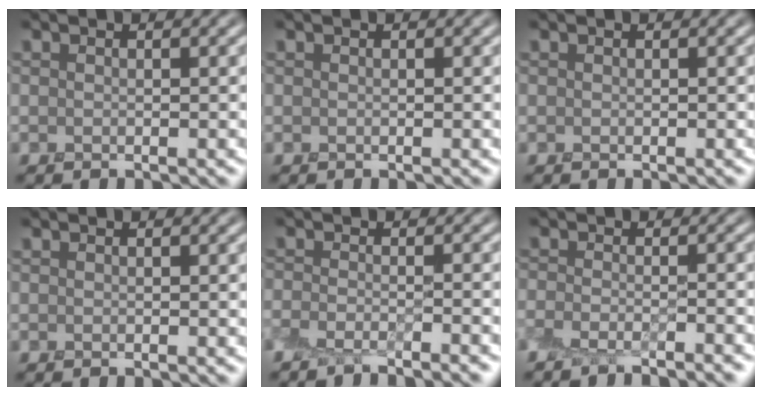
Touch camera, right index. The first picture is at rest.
{"total": 0.0}
{"total": 0.0}
{"total": 0.0}
{"total": 3.0, "force": [-2.9, 0.0, 0.7], "torque": [-0.018, -0.007, -0.053]}
{"total": 3.4, "force": [-3.3, 0.1, 0.8], "torque": [-0.020, -0.005, -0.055]}